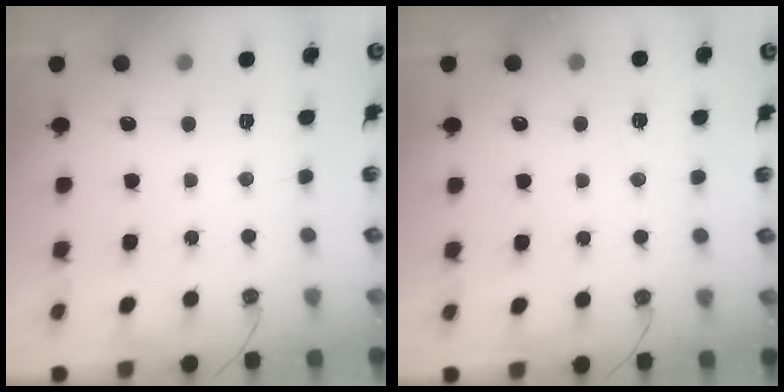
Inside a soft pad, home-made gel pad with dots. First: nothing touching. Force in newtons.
{"total": 5.0, "press": 4.9, "slide": 0.9}